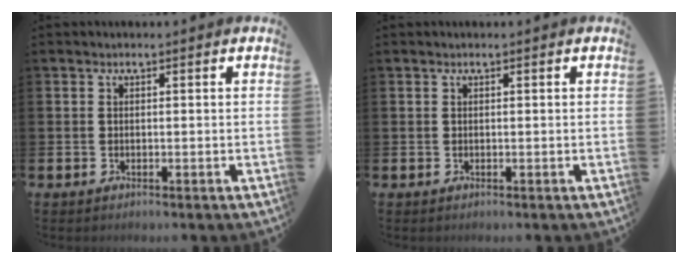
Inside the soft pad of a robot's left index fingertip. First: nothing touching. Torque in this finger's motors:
{"motor_torque": [-0.02, 0.12, -0.22, 0.01]}